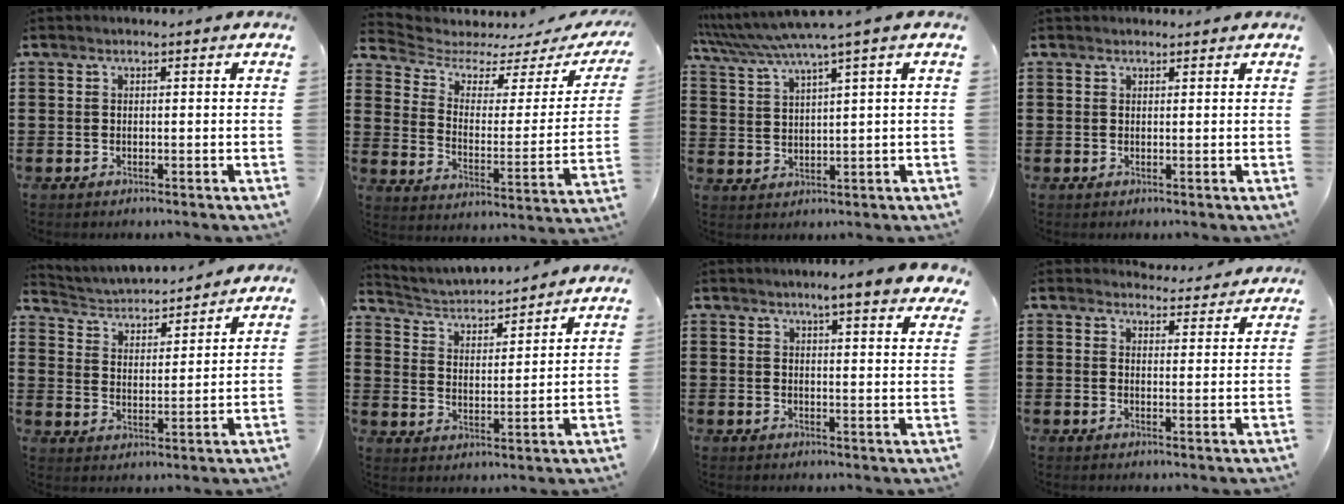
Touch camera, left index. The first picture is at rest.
{"total": 4.0, "force": [3.4, 1.6, 1.5], "torque": [-0.055, -0.025, 0.052]}
{"total": 4.7, "force": [3.5, -0.7, 3.1], "torque": [-0.073, -0.019, 0.056]}
{"total": 1.1, "force": [0.9, 0.6, -0.1], "torque": [0.000, 0.001, 0.017]}
{"total": 3.5, "force": [3.5, 0.5, 0.1], "torque": [-0.025, -0.028, 0.055]}
{"total": 3.6, "force": [3.5, 0.4, 0.4], "torque": [-0.028, -0.030, 0.054]}
{"total": 4.9, "force": [4.2, 0.2, 2.6], "torque": [-0.055, -0.010, 0.072]}
{"total": 3.9, "force": [3.8, 0.5, 0.2], "torque": [-0.008, -0.021, 0.069]}